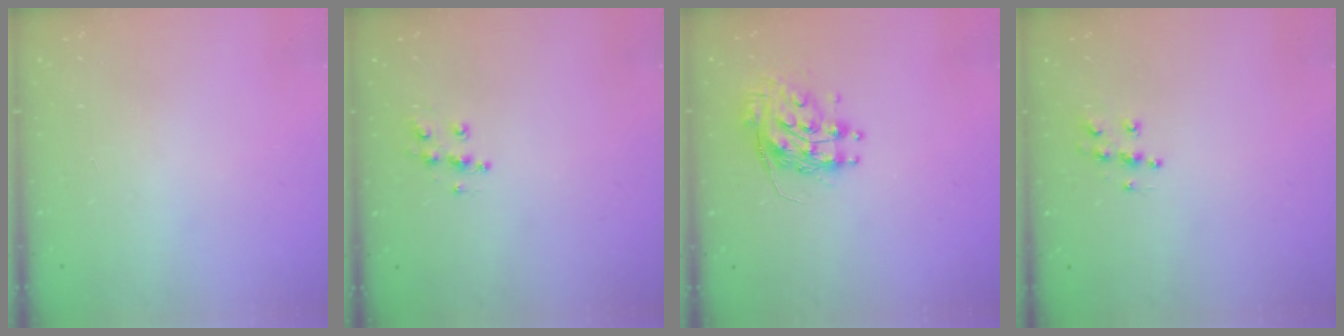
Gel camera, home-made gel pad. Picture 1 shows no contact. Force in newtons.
{"total": 7.3, "press": 7.3, "slide": 0.1}
{"total": 9.8, "press": 9.8, "slide": 0.7}
{"total": 6.2, "press": 6.2, "slide": 0.2}